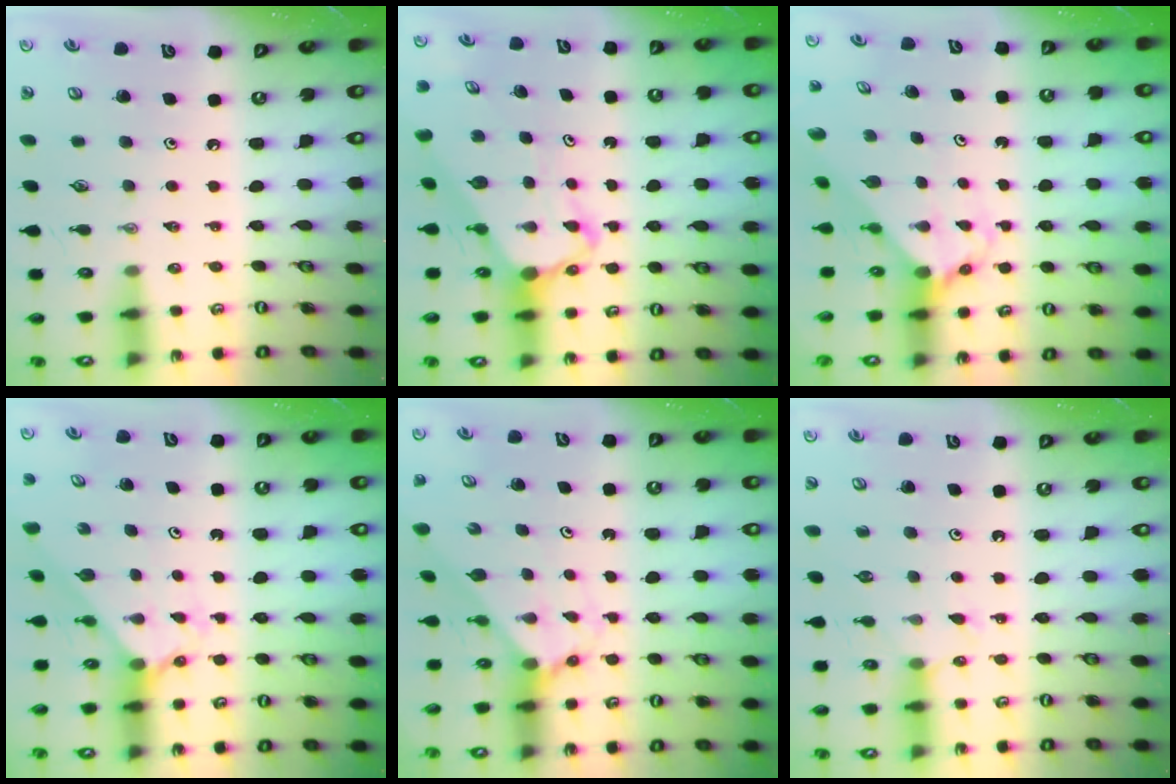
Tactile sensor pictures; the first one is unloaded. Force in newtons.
{"total": 5.1, "press": 5.1, "slide": 0.3}
{"total": 3.6, "press": 3.6, "slide": 0.3}
{"total": 2.1, "press": 2.1, "slide": 0.2}
{"total": 2.7, "press": 2.7, "slide": 0.2}
{"total": 5.2, "press": 5.2, "slide": 0.6}